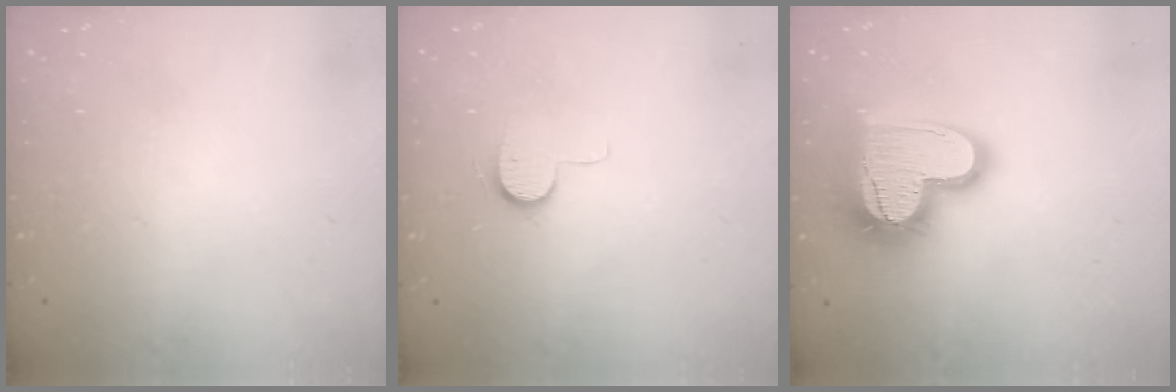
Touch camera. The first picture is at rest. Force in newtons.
{"total": 7.1, "press": 7.1, "slide": 0.7}
{"total": 20.1, "press": 20.0, "slide": 1.4}